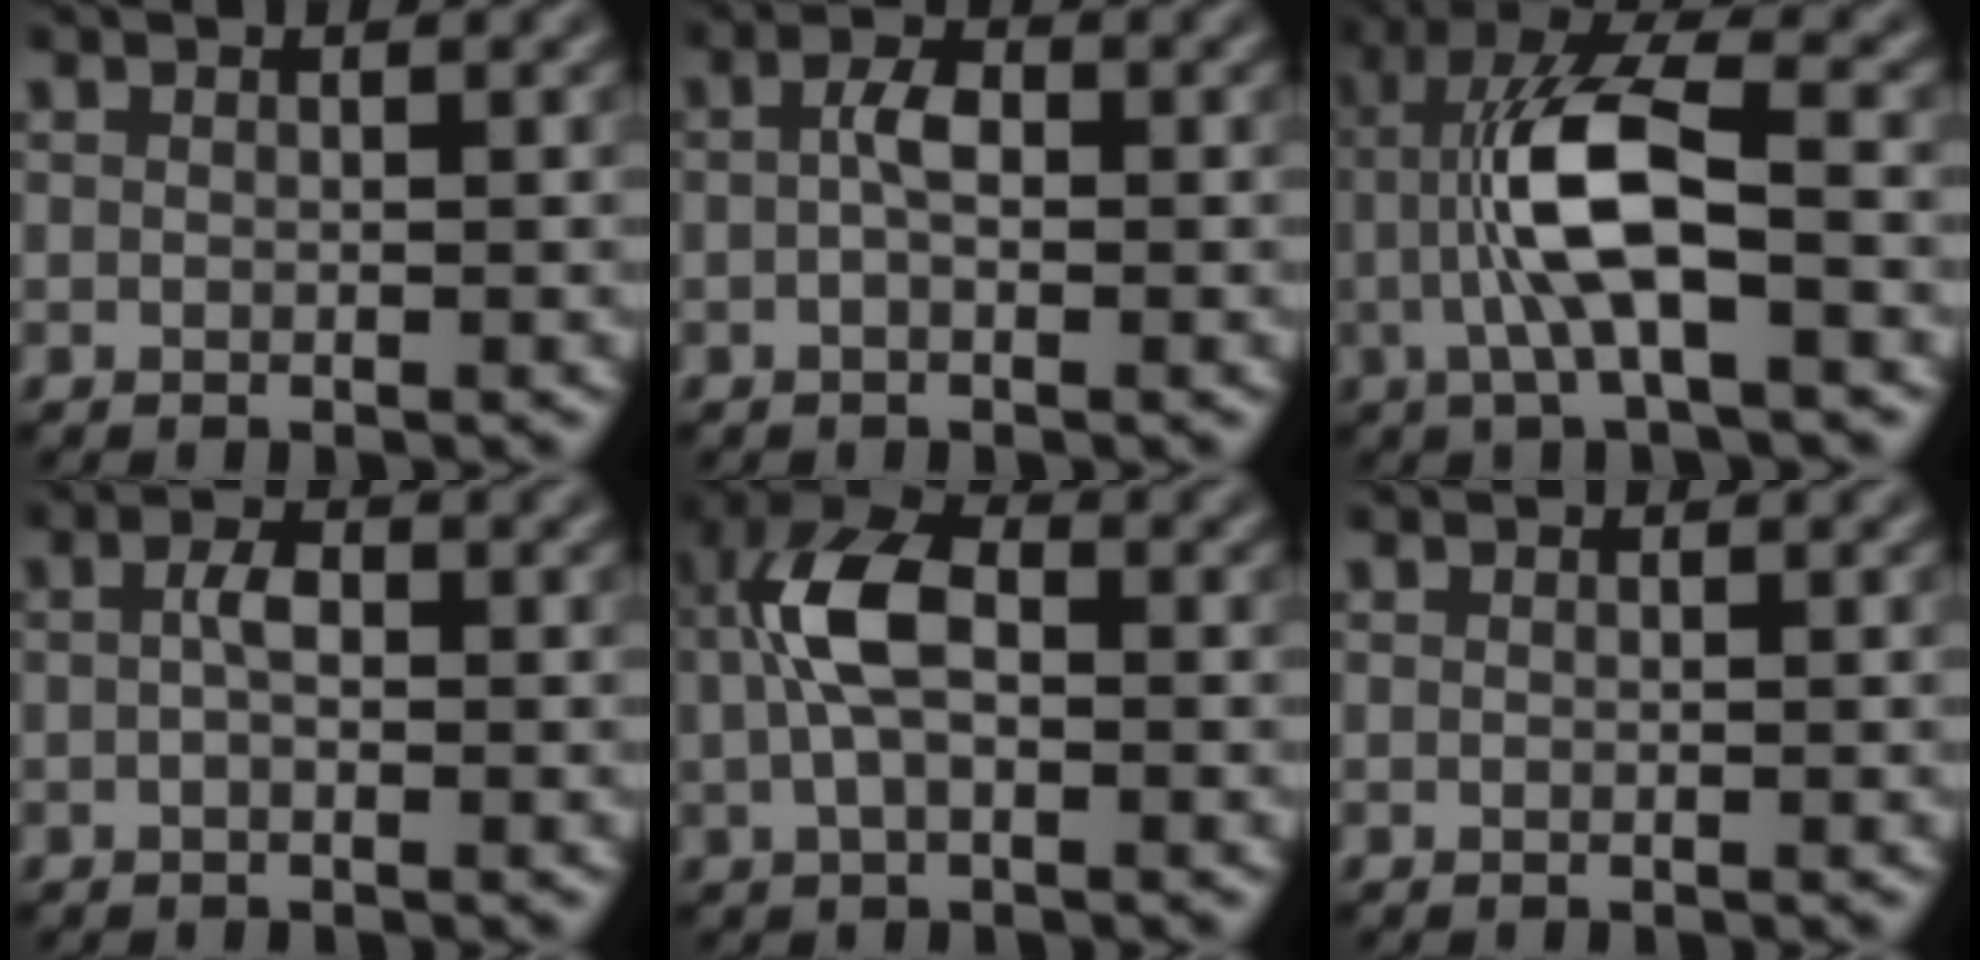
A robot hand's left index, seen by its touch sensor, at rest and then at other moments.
{"total": 2.0, "force": [-0.1, 0.9, 1.7], "torque": [-0.035, 0.008, -0.006]}
{"total": 7.2, "force": [-1.3, 1.8, 6.9], "torque": [-0.142, 0.016, -0.028]}
{"total": 1.6, "force": [-0.1, 0.7, 1.4], "torque": [-0.029, 0.007, -0.004]}
{"total": 5.8, "force": [0.0, 3.1, 4.9], "torque": [-0.107, 0.015, -0.009]}
{"total": 0.0}